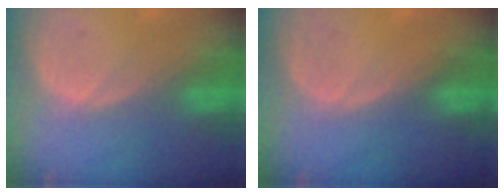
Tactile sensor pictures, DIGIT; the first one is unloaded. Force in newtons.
{"total": 0.0}